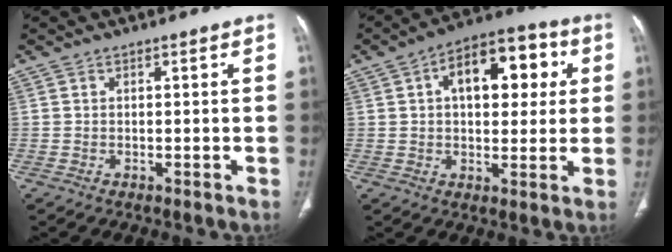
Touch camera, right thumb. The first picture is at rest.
{"total": 15.0, "force": [4.0, 8.4, 11.8], "torque": [-0.132, 0.020, 0.054]}